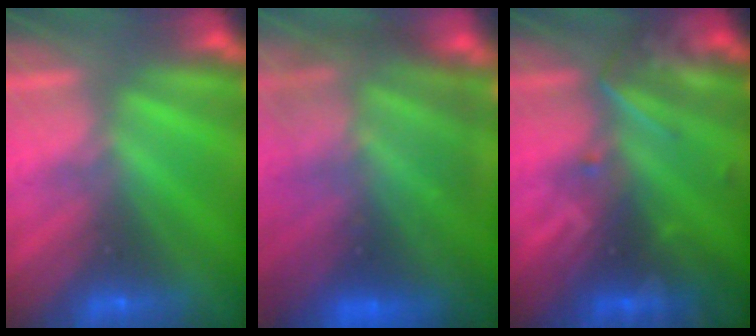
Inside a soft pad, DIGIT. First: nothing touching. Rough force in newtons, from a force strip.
{"total": 9.1}
{"total": 2.7}